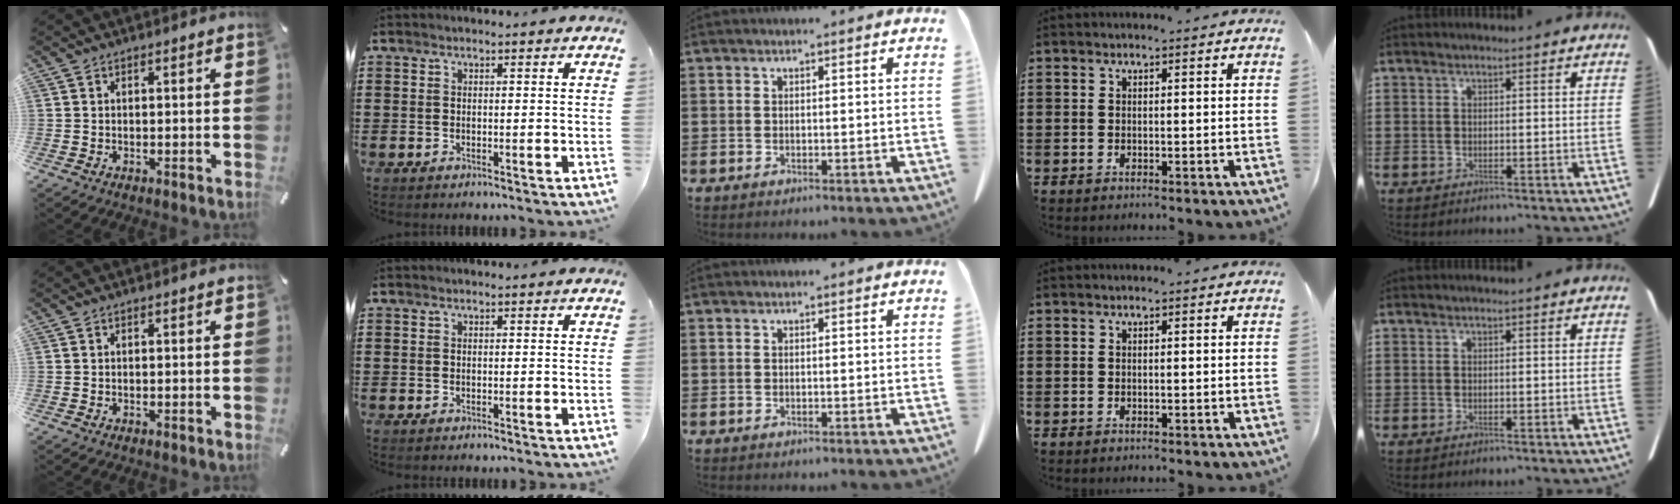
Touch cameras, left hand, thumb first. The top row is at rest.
{}